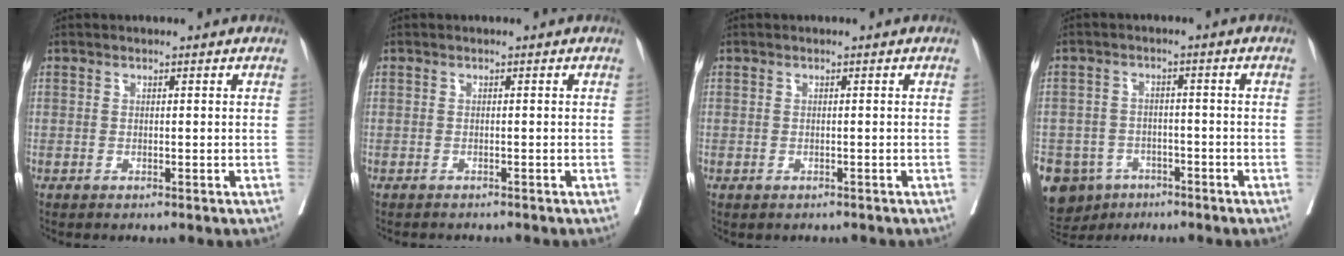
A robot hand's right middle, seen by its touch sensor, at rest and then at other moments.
{"total": 2.4, "force": [-2.3, 0.5, 0.6], "torque": [-0.012, -0.005, -0.029]}
{"total": 0.7, "force": [-0.6, 0.4, 0.1], "torque": [-0.009, -0.001, -0.008]}
{"total": 13.0, "force": [-7.6, 9.8, 3.8], "torque": [-0.109, 0.003, -0.107]}